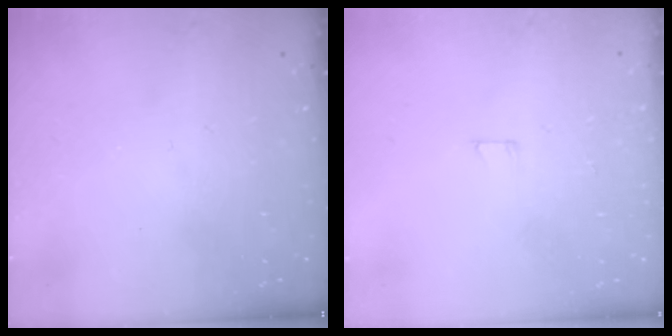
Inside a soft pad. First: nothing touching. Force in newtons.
{"total": 2.5, "press": 2.5, "slide": 0.2}